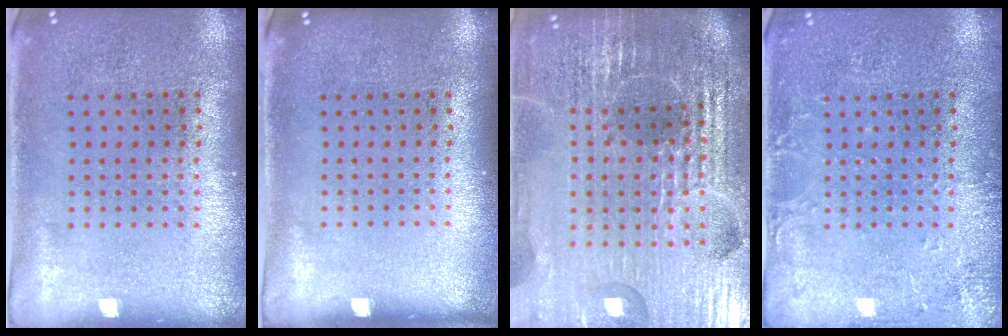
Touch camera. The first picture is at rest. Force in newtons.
{"total": 0.0}
{"total": 6.7, "press": 5.8, "slide": 3.3}
{"total": 2.5, "press": 2.5, "slide": 0.3}